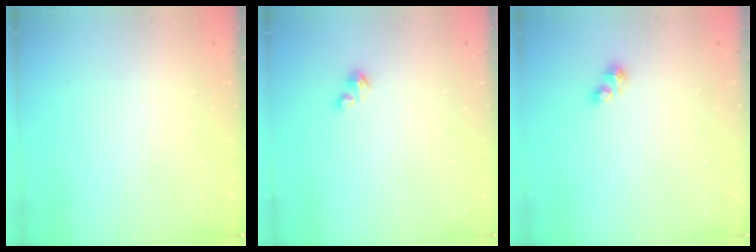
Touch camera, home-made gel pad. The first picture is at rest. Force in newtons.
{"total": 2.1, "press": 2.0, "slide": 0.5}
{"total": 3.5, "press": 3.5, "slide": 0.5}